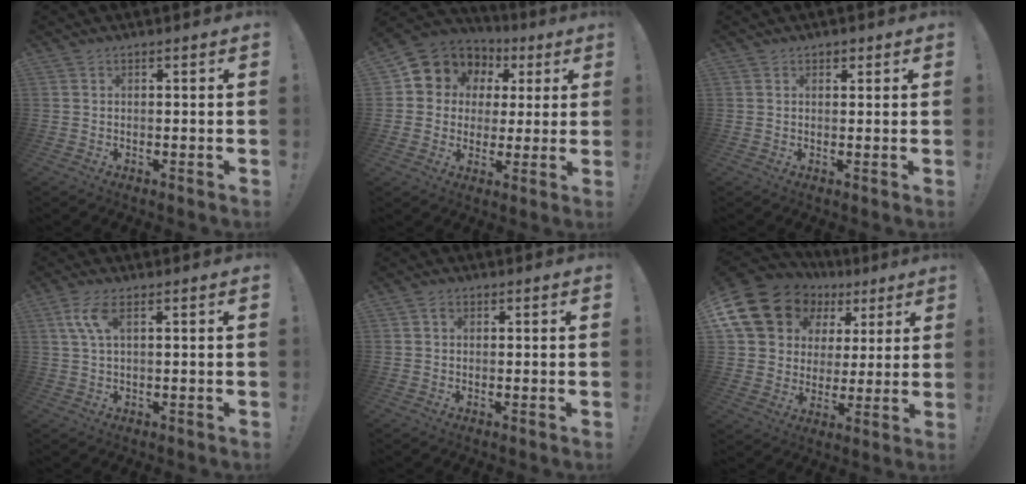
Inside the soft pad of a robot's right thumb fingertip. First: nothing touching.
{"total": 8.7, "force": [3.2, 7.8, 2.3], "torque": [-0.032, -0.029, 0.066]}
{"total": 1.2, "force": [0.7, 0.9, 0.3], "torque": [0.007, -0.005, 0.009]}
{"total": 5.9, "force": [2.1, 1.9, 5.2], "torque": [-0.094, 0.000, 0.038]}
{"total": 1.0, "force": [0.3, 0.8, 0.6], "torque": [-0.006, 0.001, 0.004]}
{"total": 18.2, "force": [9.1, 13.3, 8.3], "torque": [-0.146, -0.048, 0.187]}